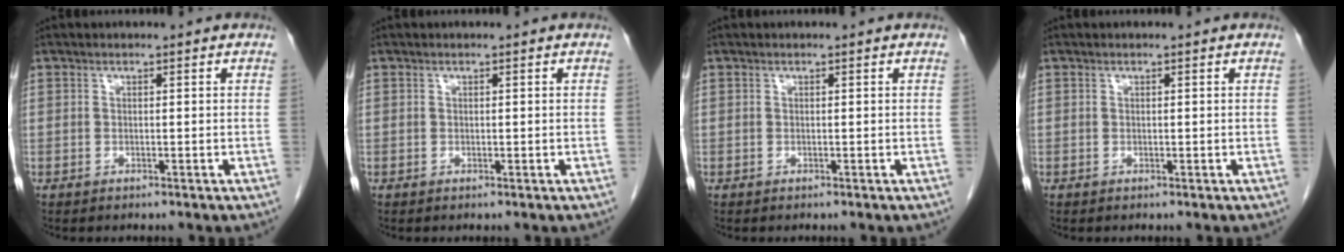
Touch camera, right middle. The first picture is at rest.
{"total": 0.0}
{"total": 0.0}
{"total": 0.0}